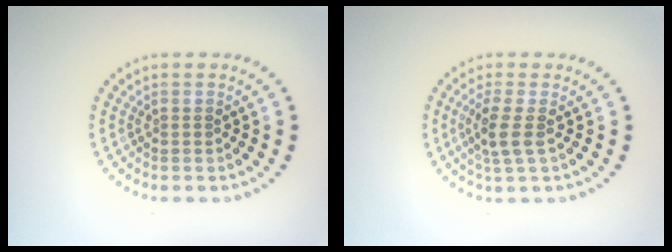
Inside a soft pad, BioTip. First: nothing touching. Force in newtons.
{"total": 2.4, "press": 2.0, "slide": 1.3}